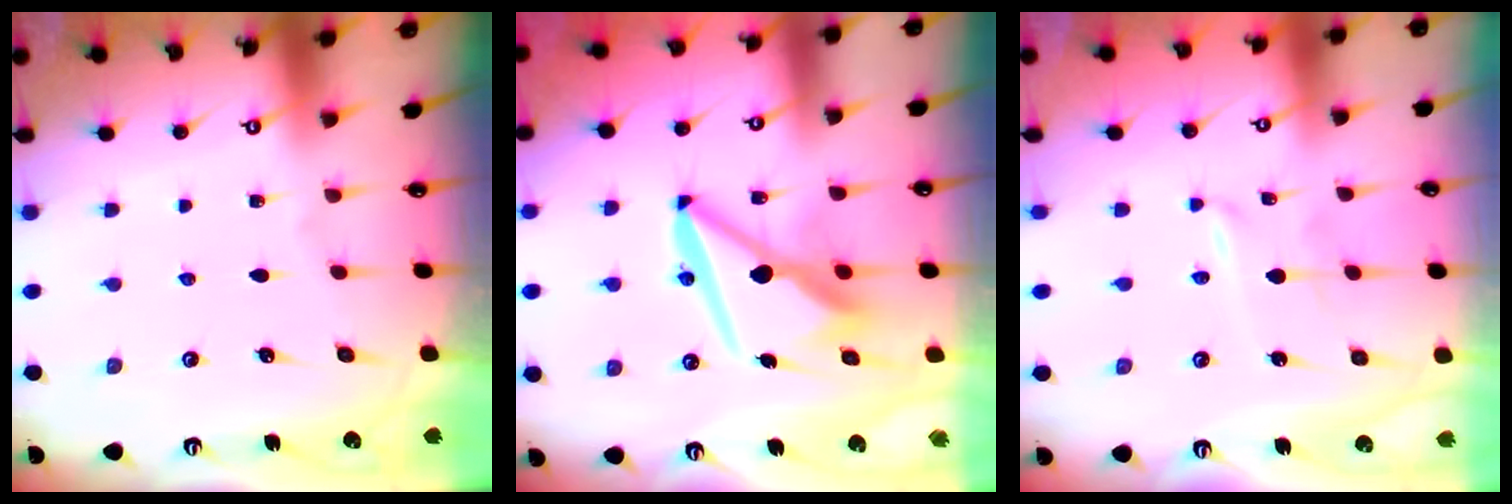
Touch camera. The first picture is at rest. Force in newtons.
{"total": 10.5, "press": 10.3, "slide": 1.7}
{"total": 2.7, "press": 2.7, "slide": 0.2}